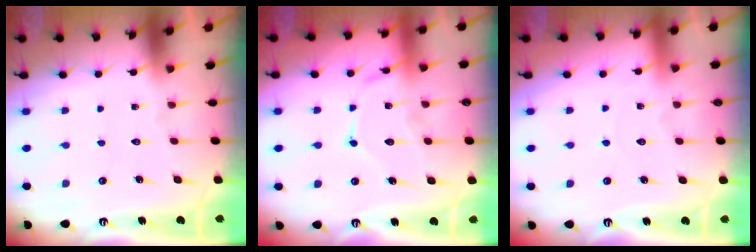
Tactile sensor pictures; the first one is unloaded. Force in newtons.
{"total": 12.4, "press": 12.4, "slide": 1.0}
{"total": 2.8, "press": 2.8, "slide": 0.3}